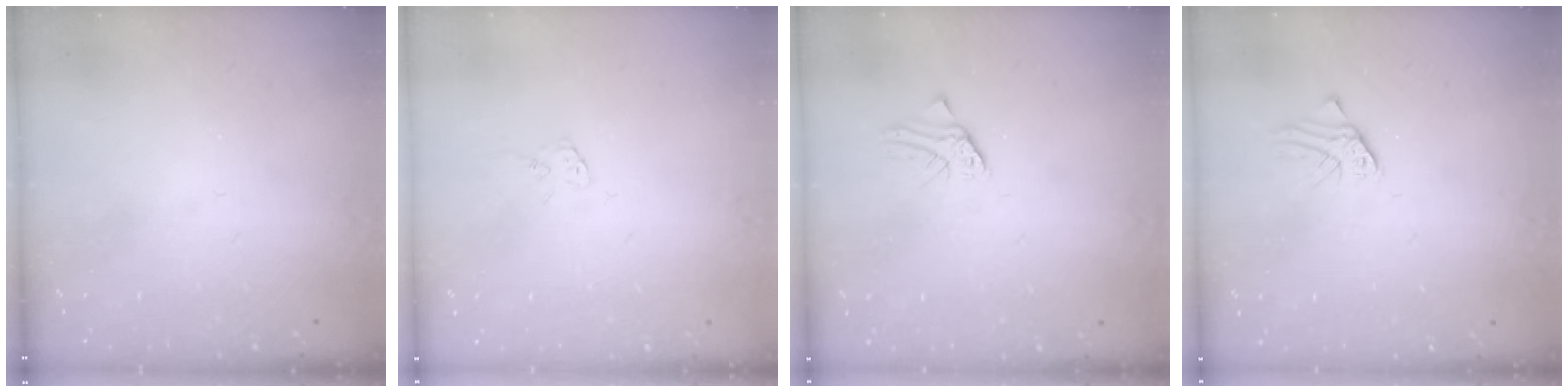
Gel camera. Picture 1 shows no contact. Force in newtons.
{"total": 4.7, "press": 4.7, "slide": 0.6}
{"total": 0.7, "press": 0.7, "slide": 0.1}
{"total": 1.1, "press": 1.1, "slide": 0.0}